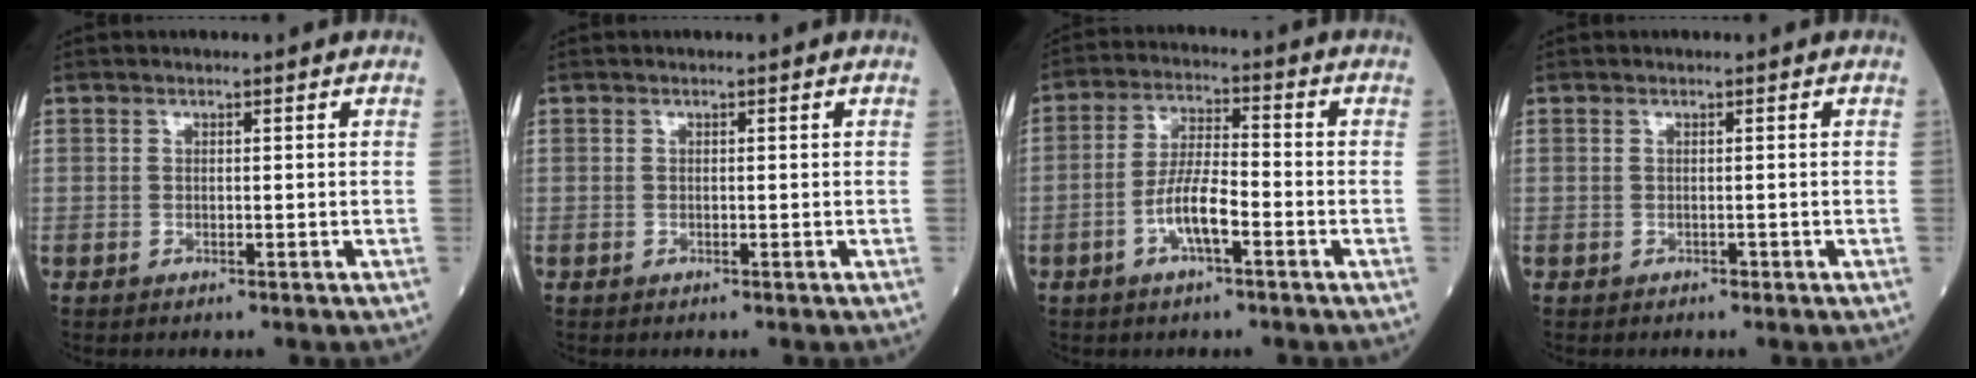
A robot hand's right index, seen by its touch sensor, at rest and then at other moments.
{"total": 0.0}
{"total": 7.3, "force": [-2.7, 1.8, 6.5], "torque": [-0.131, 0.006, -0.053]}
{"total": 0.6, "force": [-0.1, 0.3, 0.4], "torque": [-0.010, 0.000, 0.000]}